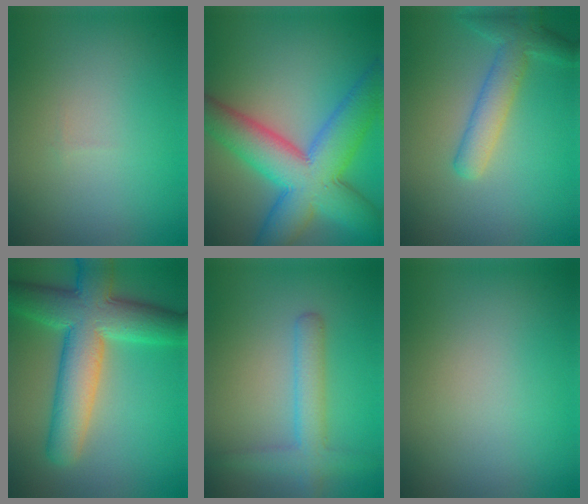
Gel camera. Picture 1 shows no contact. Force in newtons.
{"total": 11.0, "press": 11.0, "slide": 0.4}
{"total": 4.1, "press": 4.1, "slide": 0.1}
{"total": 10.1, "press": 10.1, "slide": 0.5}
{"total": 3.1, "press": 3.1, "slide": 0.1}
{"total": 0.0}